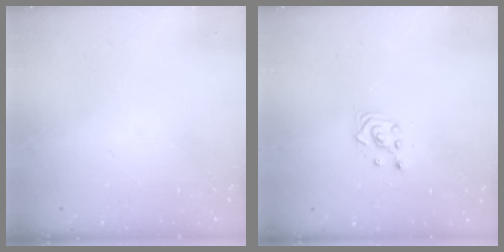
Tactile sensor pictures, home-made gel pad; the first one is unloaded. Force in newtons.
{"total": 2.3, "press": 2.3, "slide": 0.3}